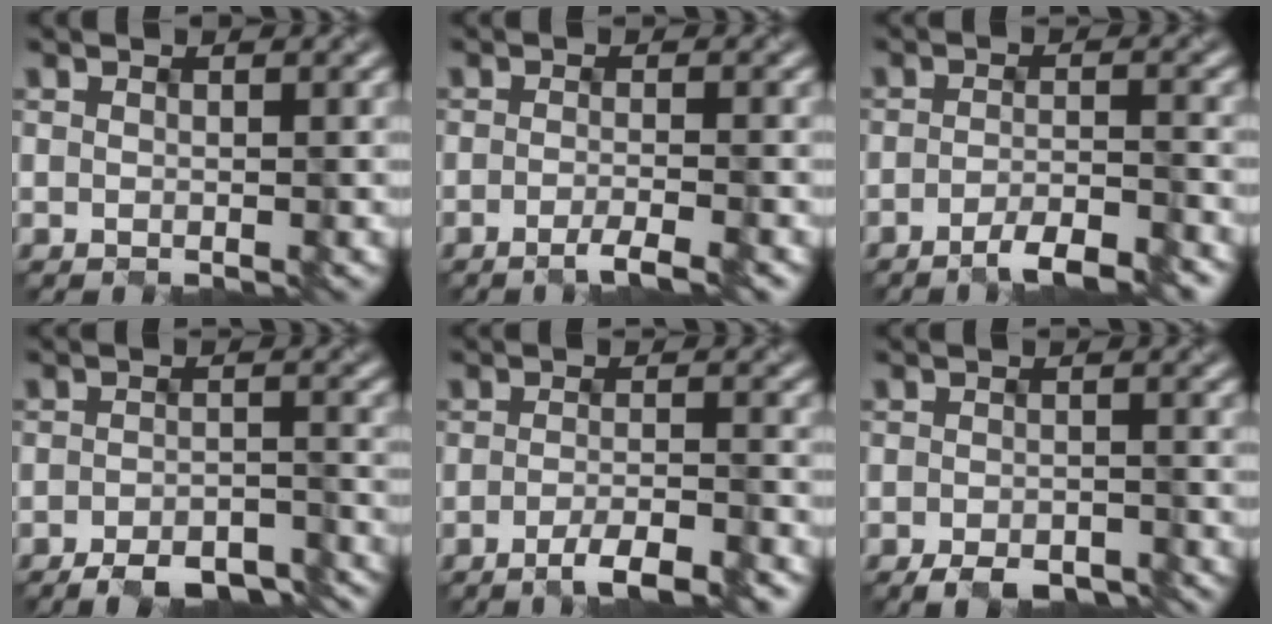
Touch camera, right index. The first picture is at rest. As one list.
[{"total": 2.3, "force": [-1.5, 0.4, 1.7], "torque": [-0.020, -0.003, -0.034]}, {"total": 3.7, "force": [-2.8, 0.6, 2.3], "torque": [-0.036, 0.000, -0.053]}, {"total": 5.2, "force": [-4.5, 1.3, 2.3], "torque": [-0.033, -0.004, -0.062]}, {"total": 3.7, "force": [-2.5, 0.6, 2.6], "torque": [-0.041, -0.002, -0.049]}, {"total": 2.7, "force": [-2.3, 0.8, 1.2], "torque": [-0.017, -0.003, -0.035]}]